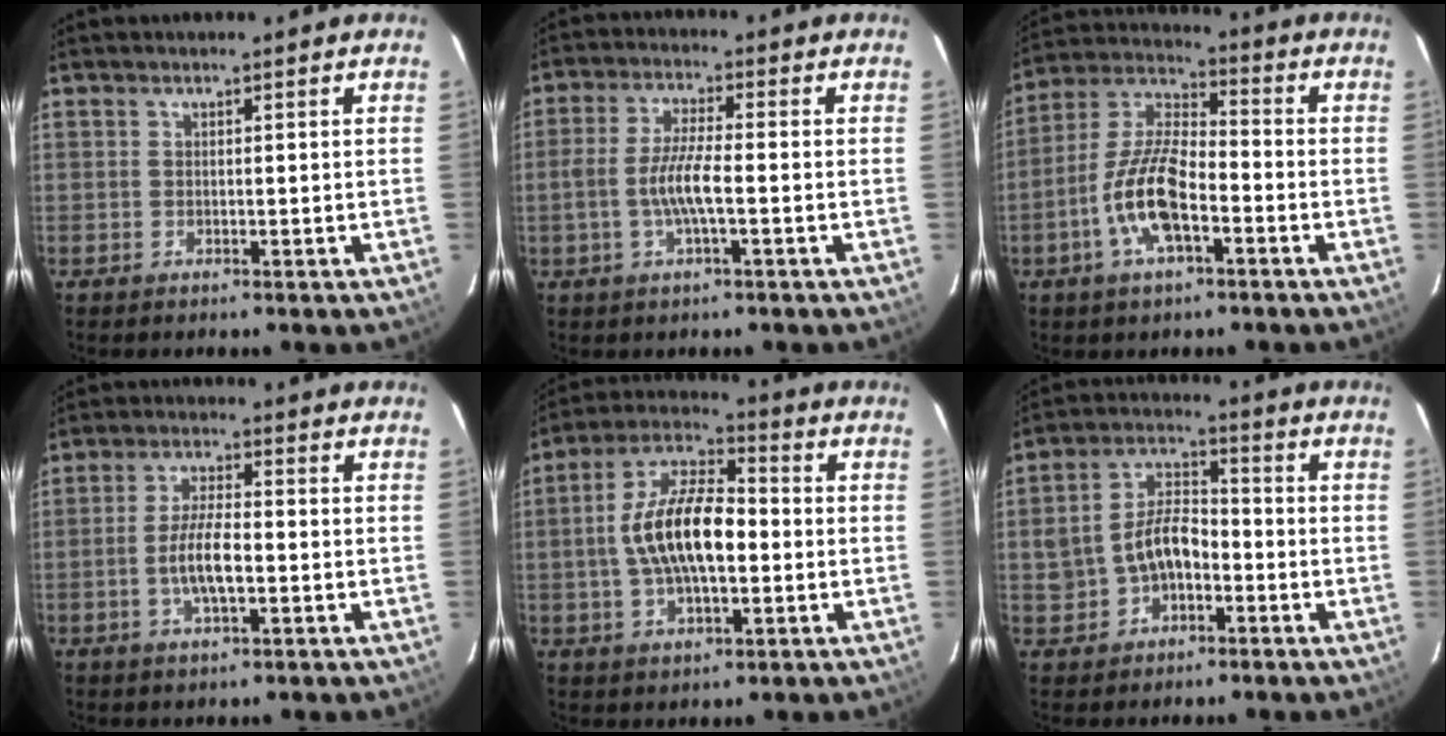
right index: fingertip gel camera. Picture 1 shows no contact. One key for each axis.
{"total": 7.0, "fx": -1.7, "fy": 1.2, "fz": 6.7, "tx": -0.137, "ty": 0.002, "tz": -0.034}
{"total": 13.0, "fx": -4.9, "fy": 4.8, "fz": 11.0, "tx": -0.233, "ty": 0.002, "tz": -0.095}
{"total": 6.8, "fx": -1.7, "fy": 2.0, "fz": 6.2, "tx": -0.124, "ty": 0.000, "tz": -0.031}
{"total": 14.7, "fx": -1.0, "fy": 6.4, "fz": 13.1, "tx": -0.251, "ty": 0.016, "tz": -0.023}
{"total": 9.7, "fx": -2.4, "fy": 6.6, "fz": 6.7, "tx": -0.139, "ty": 0.025, "tz": -0.032}